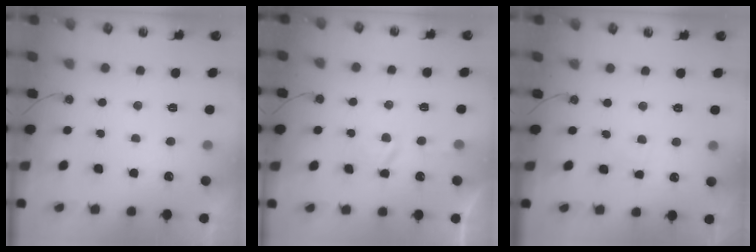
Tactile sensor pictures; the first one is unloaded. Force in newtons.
{"total": 3.4, "press": 3.4, "slide": 0.6}
{"total": 3.3, "press": 3.3, "slide": 0.5}